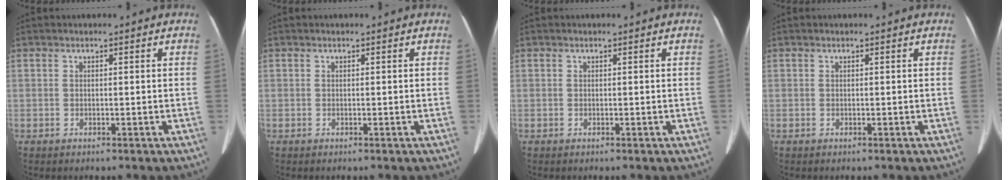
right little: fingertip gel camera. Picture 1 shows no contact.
{"total": 0.0}
{"total": 0.0}
{"total": 0.0}